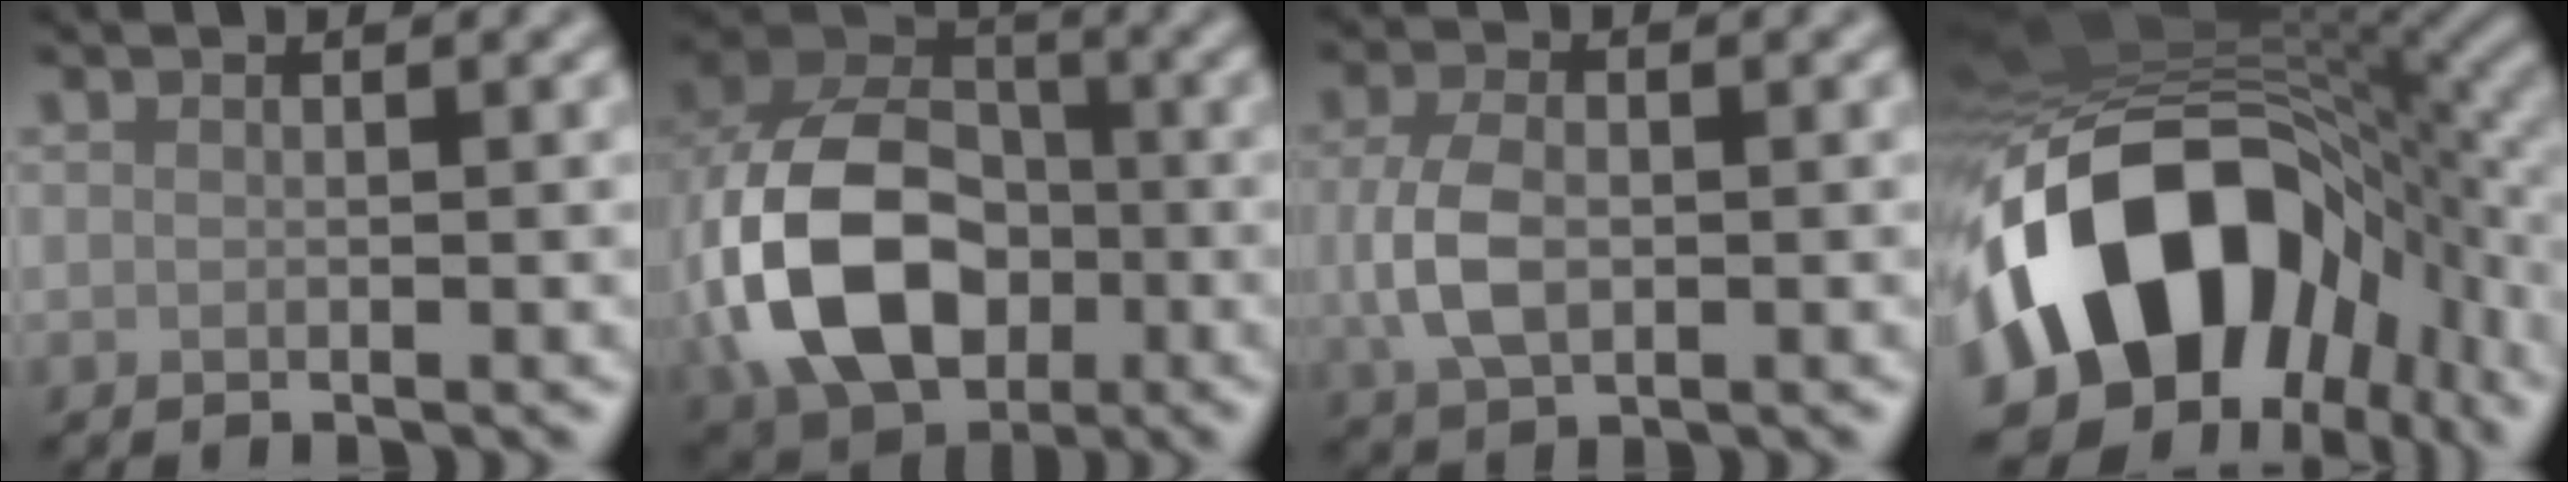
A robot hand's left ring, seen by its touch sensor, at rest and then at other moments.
{"total": 13.4, "force": [-2.8, 9.6, 8.9], "torque": [-0.201, -0.008, -0.064]}
{"total": 4.2, "force": [-0.3, 2.6, 3.2], "torque": [-0.075, -0.002, -0.004]}
{"total": 17.2, "force": [-4.9, 11.3, 12.0], "torque": [-0.206, -0.010, -0.081]}